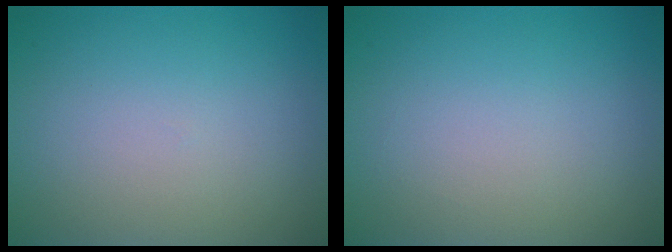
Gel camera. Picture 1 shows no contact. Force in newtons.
{"total": 0.0}